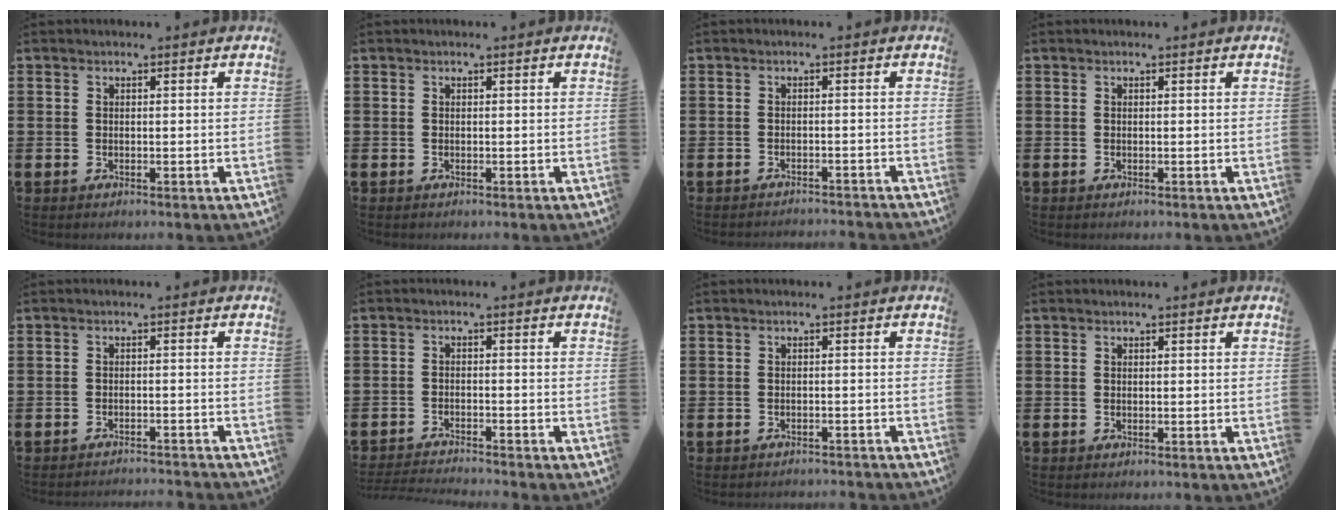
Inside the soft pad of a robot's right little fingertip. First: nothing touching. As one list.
[{"total": 0.0}, {"total": 1.2, "force": [-1.2, -0.2, 0.0], "torque": [-0.002, 0.003, -0.025]}, {"total": 0.0}, {"total": 1.5, "force": [-1.5, -0.2, 0.0], "torque": [-0.002, 0.005, -0.031]}, {"total": 2.0, "force": [-2.0, -0.2, 0.2], "torque": [-0.004, 0.002, -0.041]}, {"total": 1.0, "force": [-1.0, -0.1, 0.0], "torque": [-0.002, 0.001, -0.021]}, {"total": 0.0}]